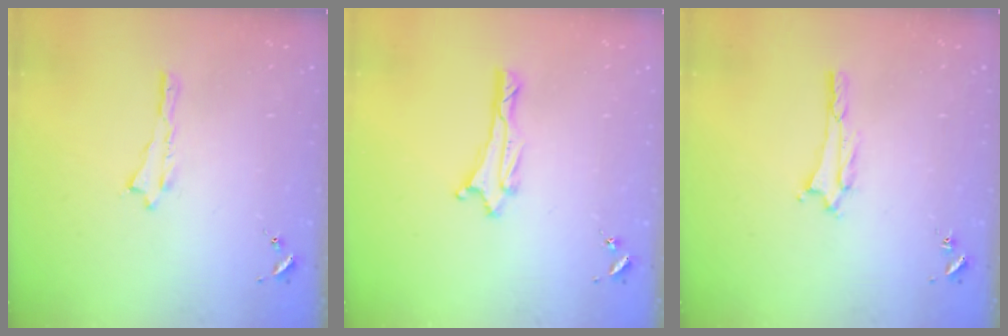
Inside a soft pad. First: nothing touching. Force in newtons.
{"total": 1.1, "press": 1.1, "slide": 0.1}
{"total": 1.5, "press": 1.5, "slide": 0.3}